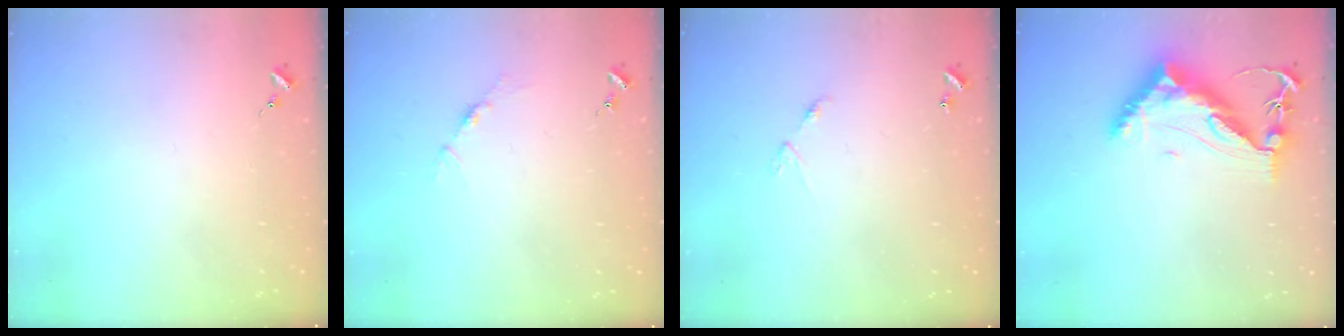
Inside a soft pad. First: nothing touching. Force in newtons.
{"total": 3.5, "press": 3.5, "slide": 0.4}
{"total": 5.5, "press": 5.5, "slide": 0.3}
{"total": 12.9, "press": 12.8, "slide": 1.5}